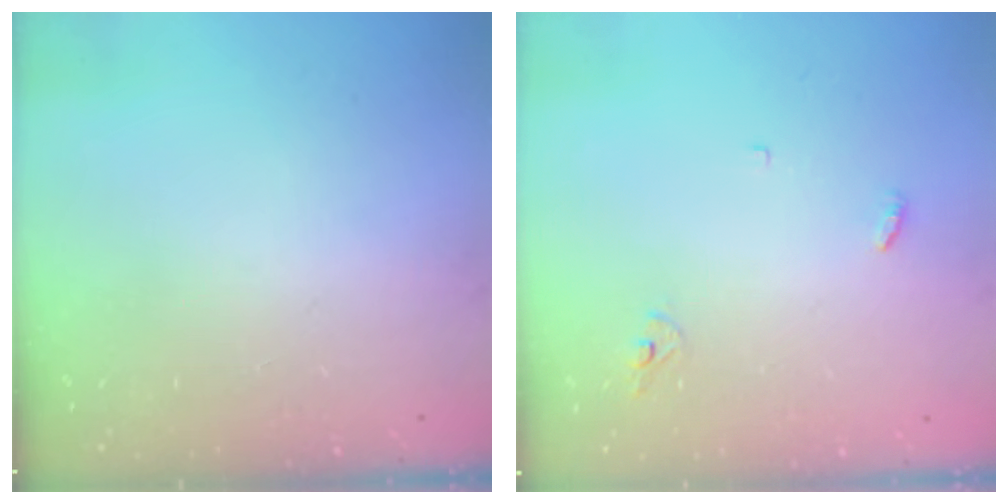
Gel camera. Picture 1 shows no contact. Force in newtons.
{"total": 3.2, "press": 3.2, "slide": 0.2}